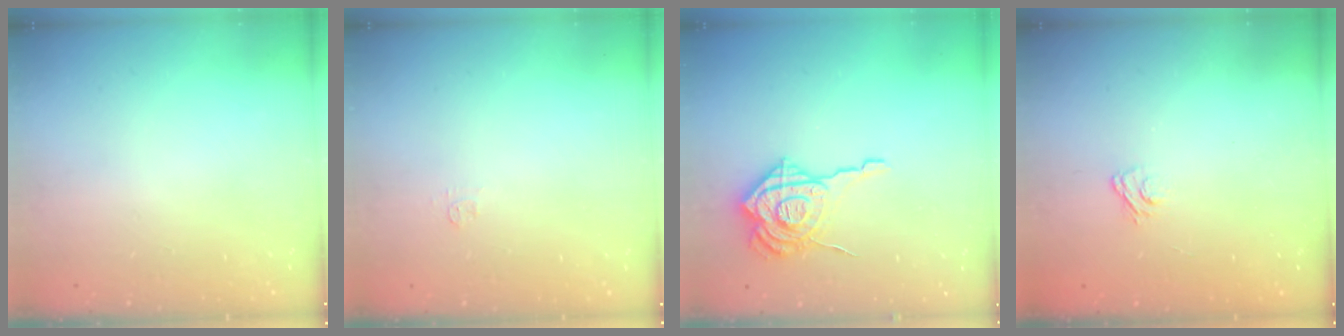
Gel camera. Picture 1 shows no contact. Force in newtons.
{"total": 3.1, "press": 3.0, "slide": 0.4}
{"total": 16.2, "press": 16.1, "slide": 1.7}
{"total": 2.9, "press": 2.6, "slide": 1.2}